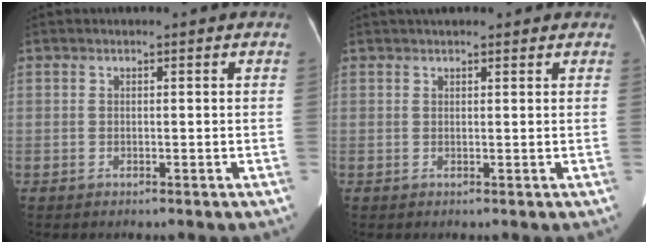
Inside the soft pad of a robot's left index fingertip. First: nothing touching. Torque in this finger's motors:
{"motor_torque": [0.31, -0.33, 0.05, 0.03]}